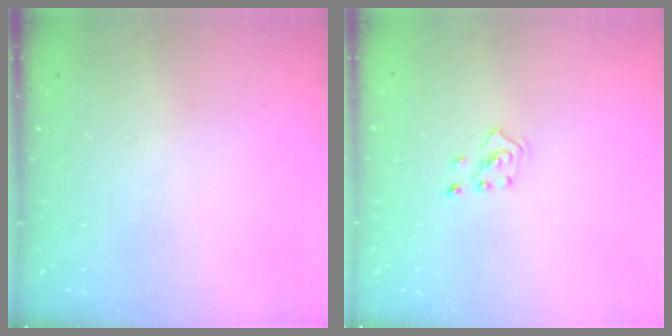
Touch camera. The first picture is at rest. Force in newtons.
{"total": 2.4, "press": 2.2, "slide": 0.8}